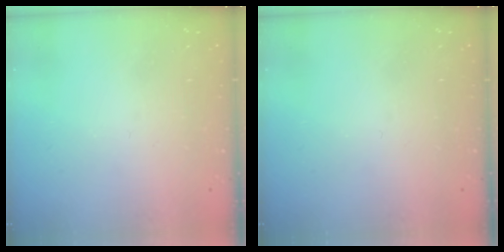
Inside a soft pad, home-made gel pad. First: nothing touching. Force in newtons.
{"total": 0.0}